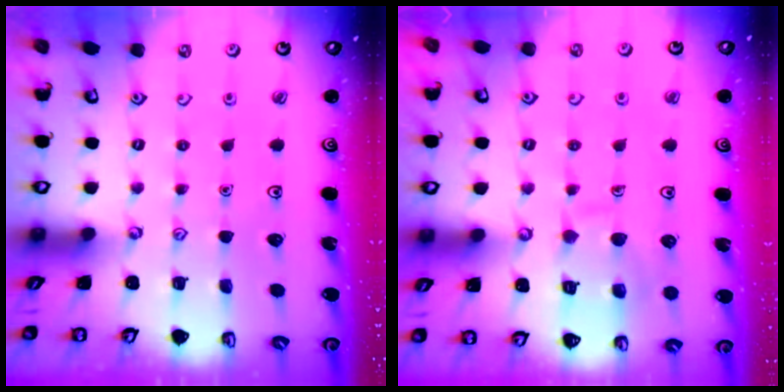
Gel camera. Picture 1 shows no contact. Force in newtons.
{"total": 9.7, "press": 9.7, "slide": 0.9}